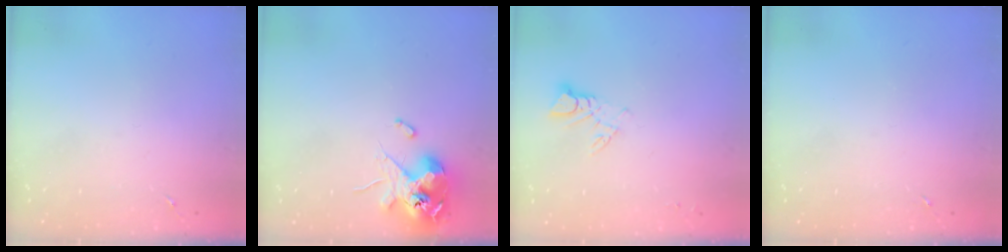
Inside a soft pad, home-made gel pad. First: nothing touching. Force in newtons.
{"total": 12.4, "press": 12.2, "slide": 2.2}
{"total": 5.0, "press": 5.0, "slide": 0.3}
{"total": 0.0}